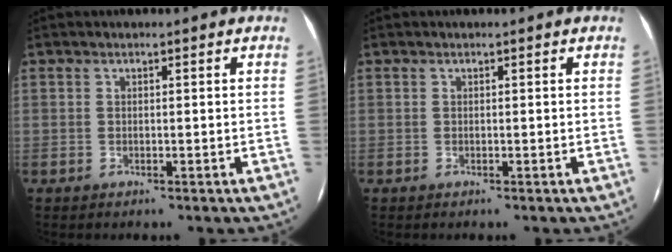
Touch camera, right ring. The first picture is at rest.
{"total": 0.0}